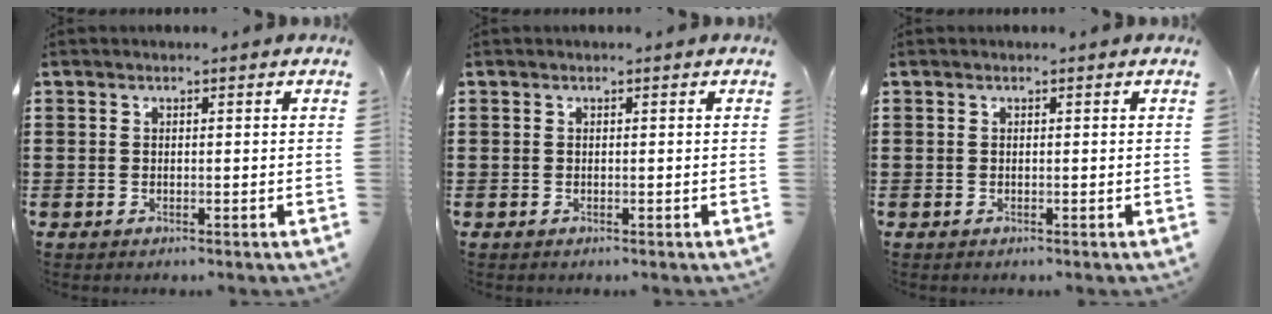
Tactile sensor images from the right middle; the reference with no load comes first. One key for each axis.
{"total": 0.0}
{"total": 0.0}